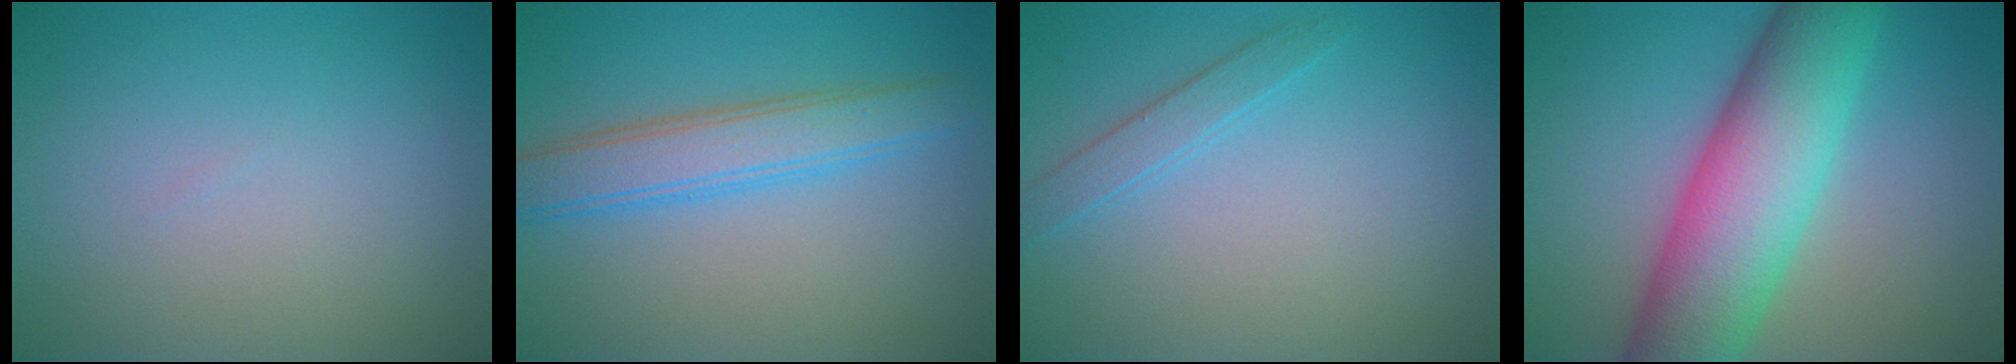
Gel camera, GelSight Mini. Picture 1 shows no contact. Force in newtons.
{"total": 4.2, "press": 4.2, "slide": 0.1}
{"total": 1.6, "press": 1.6, "slide": 0.0}
{"total": 11.1, "press": 11.1, "slide": 0.5}